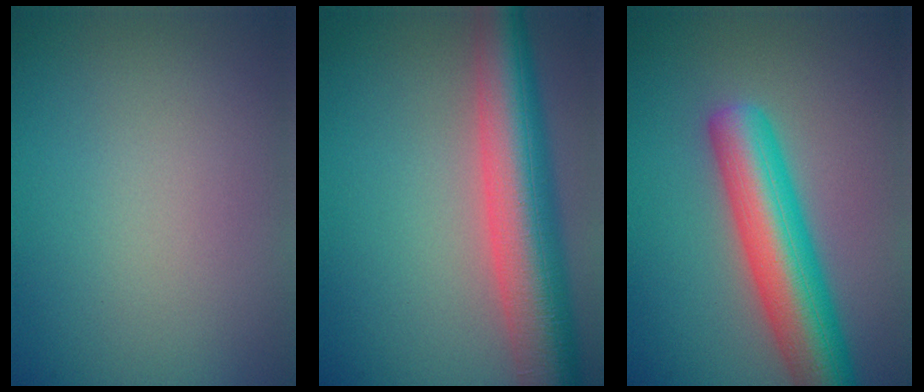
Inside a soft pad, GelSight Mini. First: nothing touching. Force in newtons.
{"total": 9.3, "press": 9.3, "slide": 0.4}
{"total": 7.9, "press": 7.8, "slide": 0.3}